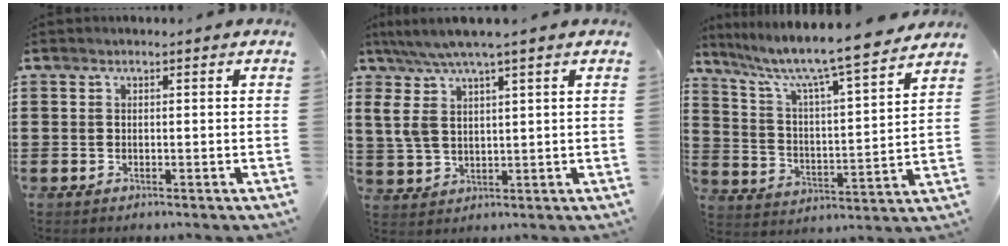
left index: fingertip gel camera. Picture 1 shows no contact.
{"total": 6.2, "force": [3.2, 1.5, 5.1], "torque": [-0.114, -0.003, 0.054]}
{"total": 7.9, "force": [6.9, 0.0, 4.0], "torque": [-0.106, -0.053, 0.108]}